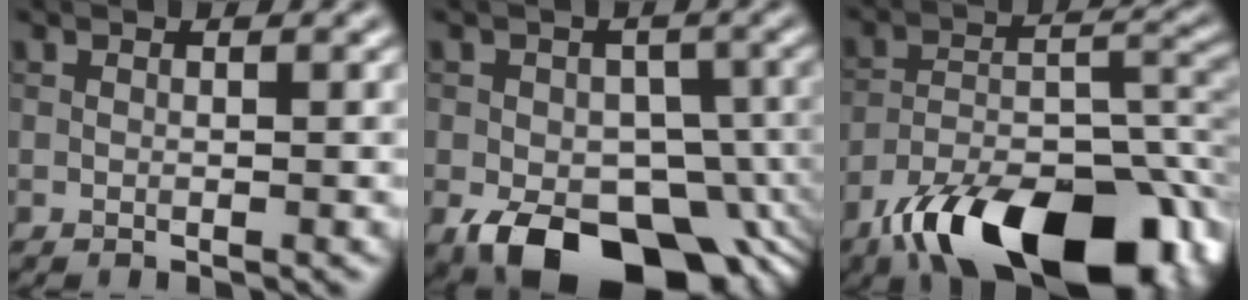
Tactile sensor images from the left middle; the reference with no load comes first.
{"total": 12.5, "force": [-5.4, 7.7, 8.3], "torque": [-0.120, -0.030, -0.078]}
{"total": 14.9, "force": [-10.2, 5.9, 9.1], "torque": [-0.156, -0.006, -0.166]}